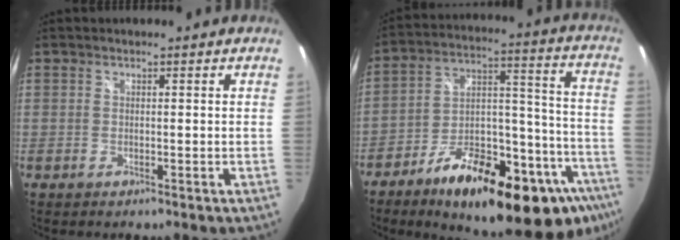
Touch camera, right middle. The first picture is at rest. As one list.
[{"total": 30.3, "force": [-18.6, 10.9, 21.3], "torque": [-0.281, 0.025, -0.262]}]